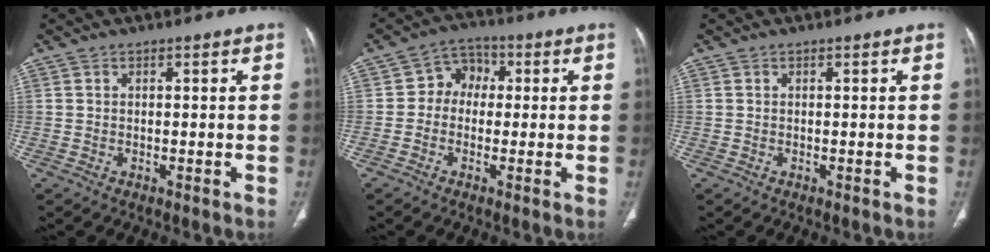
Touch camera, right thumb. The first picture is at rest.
{"total": 6.0, "force": [0.1, 5.0, 3.2], "torque": [-0.022, 0.021, -0.013]}
{"total": 0.0}